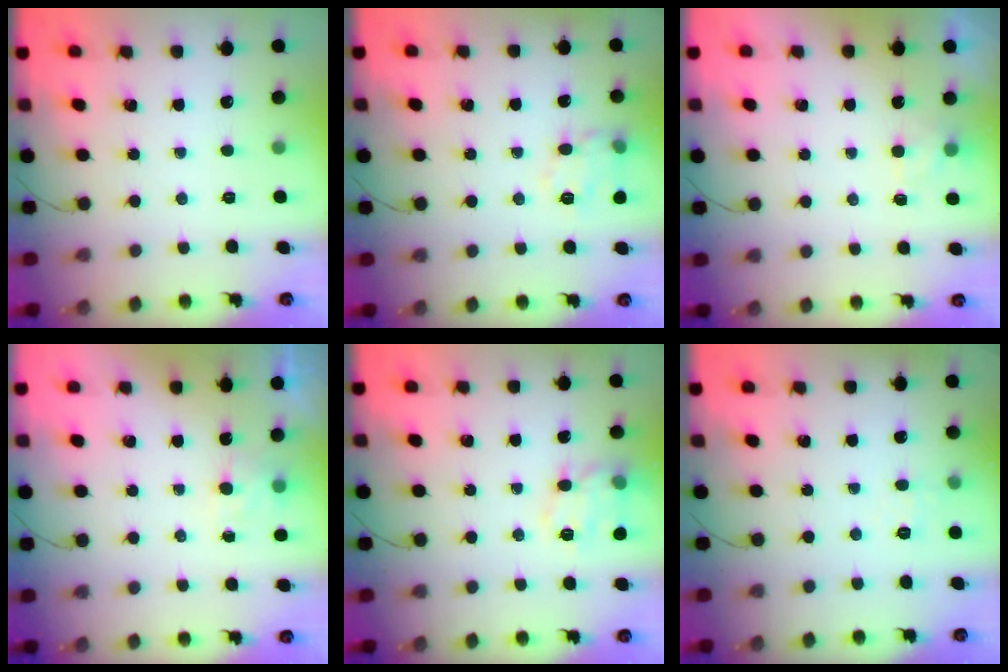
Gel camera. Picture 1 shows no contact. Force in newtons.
{"total": 11.6, "press": 11.6, "slide": 0.4}
{"total": 2.0, "press": 1.5, "slide": 1.3}
{"total": 5.0, "press": 4.7, "slide": 1.5}
{"total": 12.9, "press": 12.9, "slide": 0.6}
{"total": 5.3, "press": 5.1, "slide": 1.3}